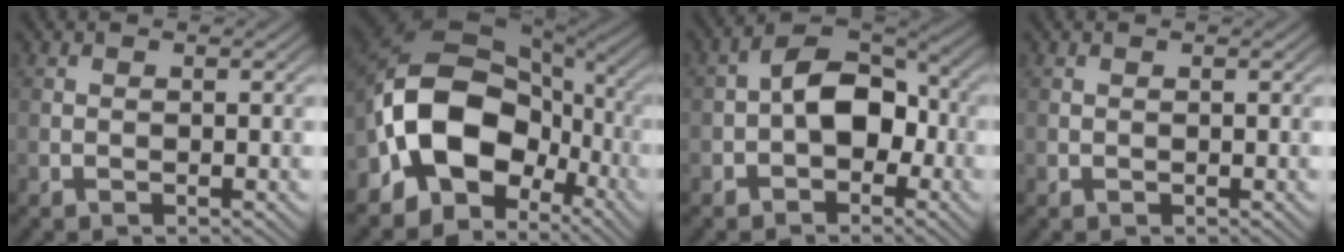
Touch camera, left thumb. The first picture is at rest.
{"total": 14.8, "force": [-4.6, 10.2, 9.6], "torque": [-0.179, 0.003, -0.106]}
{"total": 7.4, "force": [-1.3, 4.9, 5.4], "torque": [-0.077, 0.017, -0.036]}
{"total": 0.0}